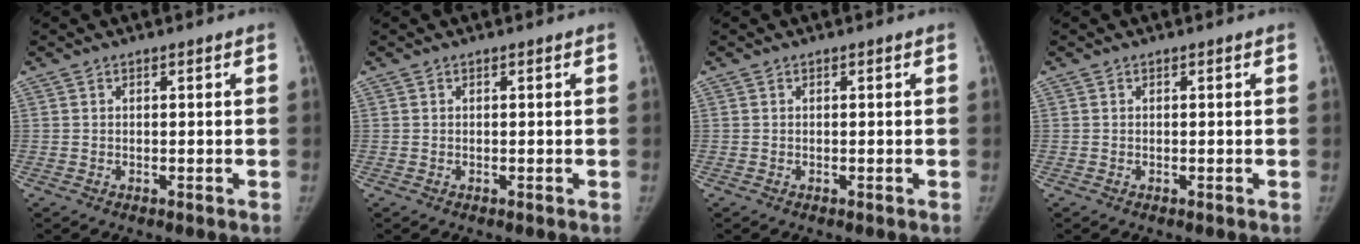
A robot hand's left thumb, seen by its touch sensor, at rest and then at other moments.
{"total": 0.0}
{"total": 0.0}
{"total": 0.0}